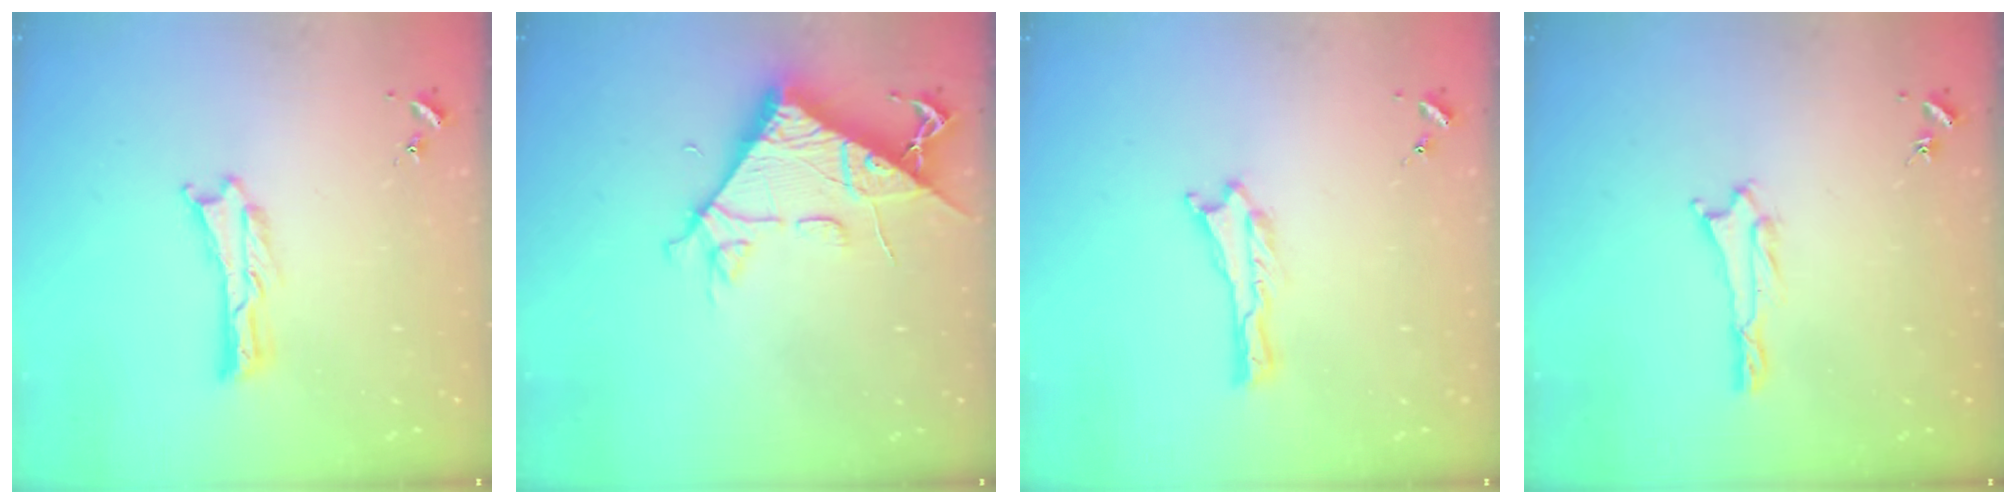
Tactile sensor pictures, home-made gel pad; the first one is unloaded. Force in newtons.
{"total": 8.4, "press": 8.3, "slide": 0.8}
{"total": 0.0}
{"total": 1.0, "press": 1.0, "slide": 0.1}